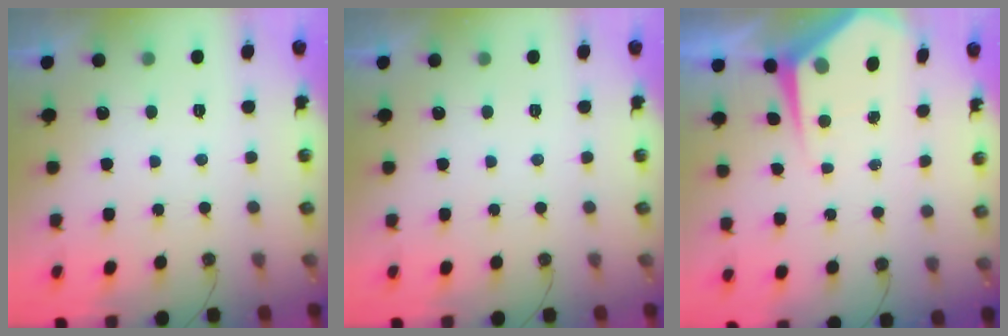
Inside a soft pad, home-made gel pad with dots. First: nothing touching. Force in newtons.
{"total": 0.0}
{"total": 5.3, "press": 5.3, "slide": 0.1}